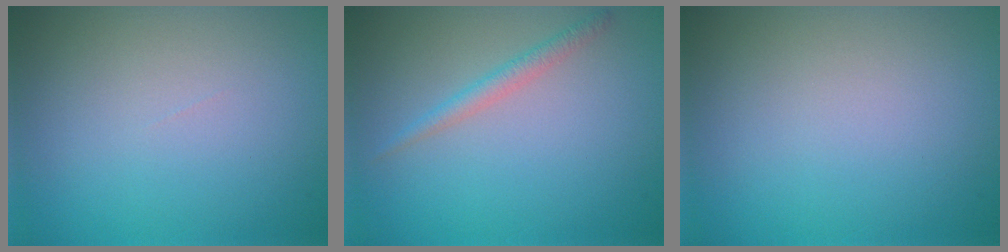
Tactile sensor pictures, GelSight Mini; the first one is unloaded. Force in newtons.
{"total": 1.5, "press": 1.5, "slide": 0.0}
{"total": 0.0}